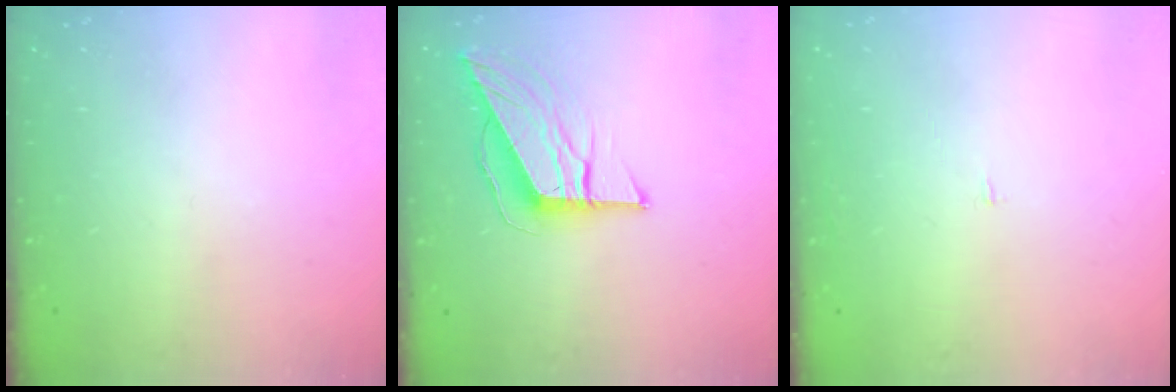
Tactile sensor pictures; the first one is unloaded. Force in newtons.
{"total": 9.6, "press": 9.6, "slide": 0.5}
{"total": 1.2, "press": 1.2, "slide": 0.1}